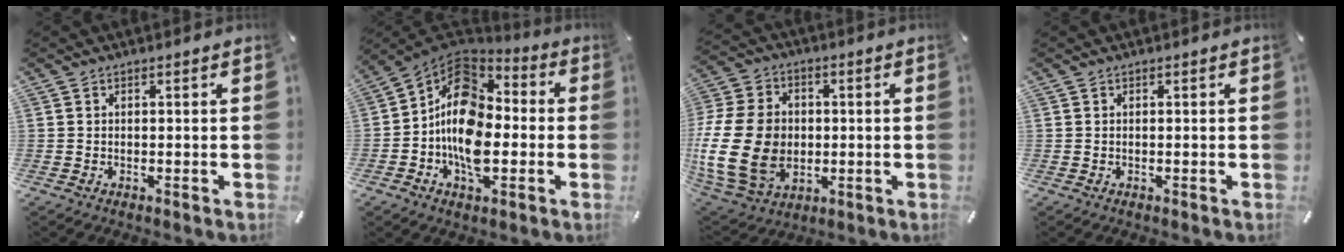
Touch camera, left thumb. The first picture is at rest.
{"total": 15.0, "force": [-2.8, 10.3, 10.6], "torque": [-0.201, 0.011, -0.059]}
{"total": 20.7, "force": [-1.3, 16.0, 13.0], "torque": [-0.278, 0.003, -0.017]}
{"total": 0.0}